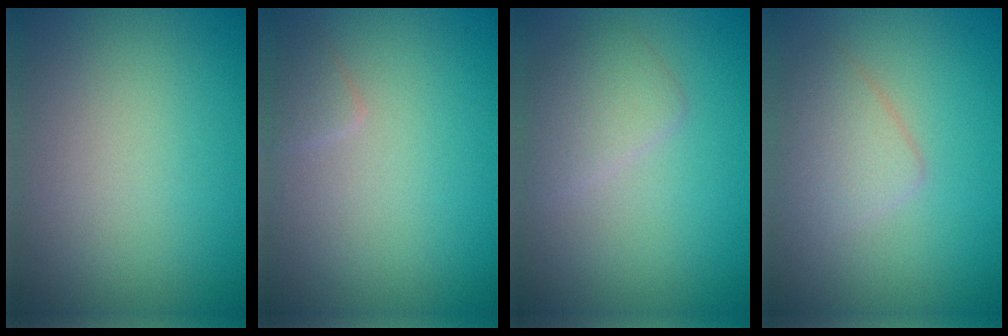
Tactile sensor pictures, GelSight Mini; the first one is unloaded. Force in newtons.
{"total": 0.9, "press": 0.9, "slide": 0.1}
{"total": 2.2, "press": 2.2, "slide": 0.0}
{"total": 2.5, "press": 2.5, "slide": 0.2}